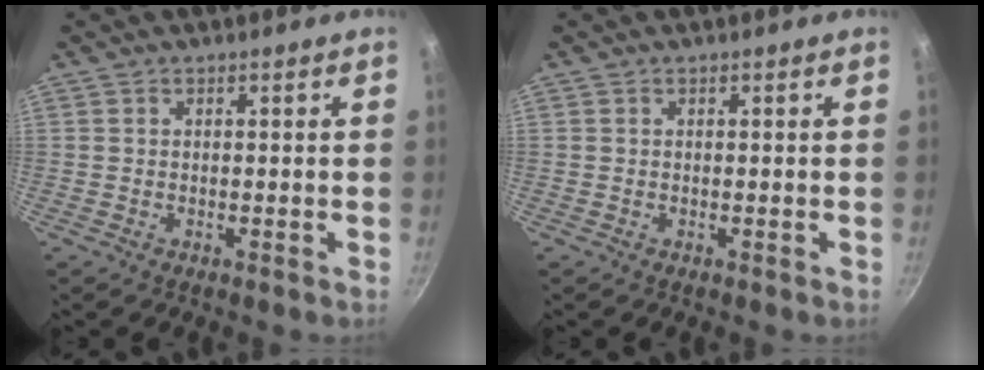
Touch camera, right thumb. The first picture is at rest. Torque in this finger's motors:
{"motor_torque": [0.03, 0.02, -0.05, -0.04, 0.00]}